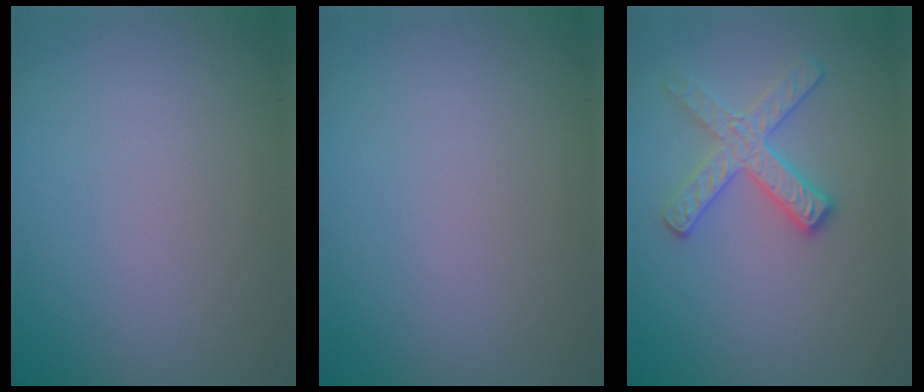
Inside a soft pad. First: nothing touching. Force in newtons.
{"total": 0.0}
{"total": 2.8, "press": 2.7, "slide": 0.6}